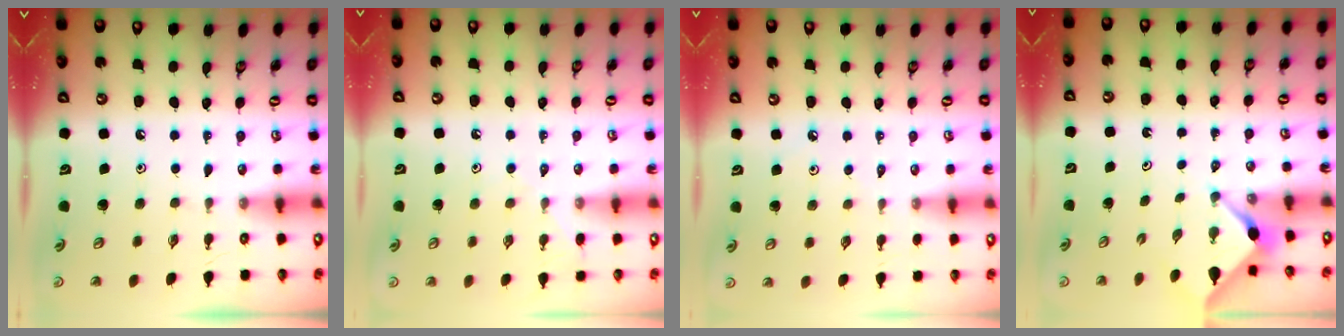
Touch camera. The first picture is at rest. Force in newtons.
{"total": 7.1, "press": 7.1, "slide": 0.8}
{"total": 0.8, "press": 0.7, "slide": 0.3}
{"total": 2.9, "press": 2.9, "slide": 0.3}